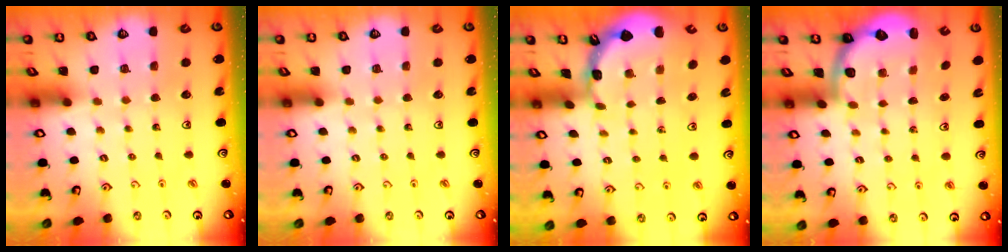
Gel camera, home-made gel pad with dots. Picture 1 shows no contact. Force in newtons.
{"total": 0.0}
{"total": 1.6, "press": 1.6, "slide": 0.1}
{"total": 2.5, "press": 2.2, "slide": 1.3}